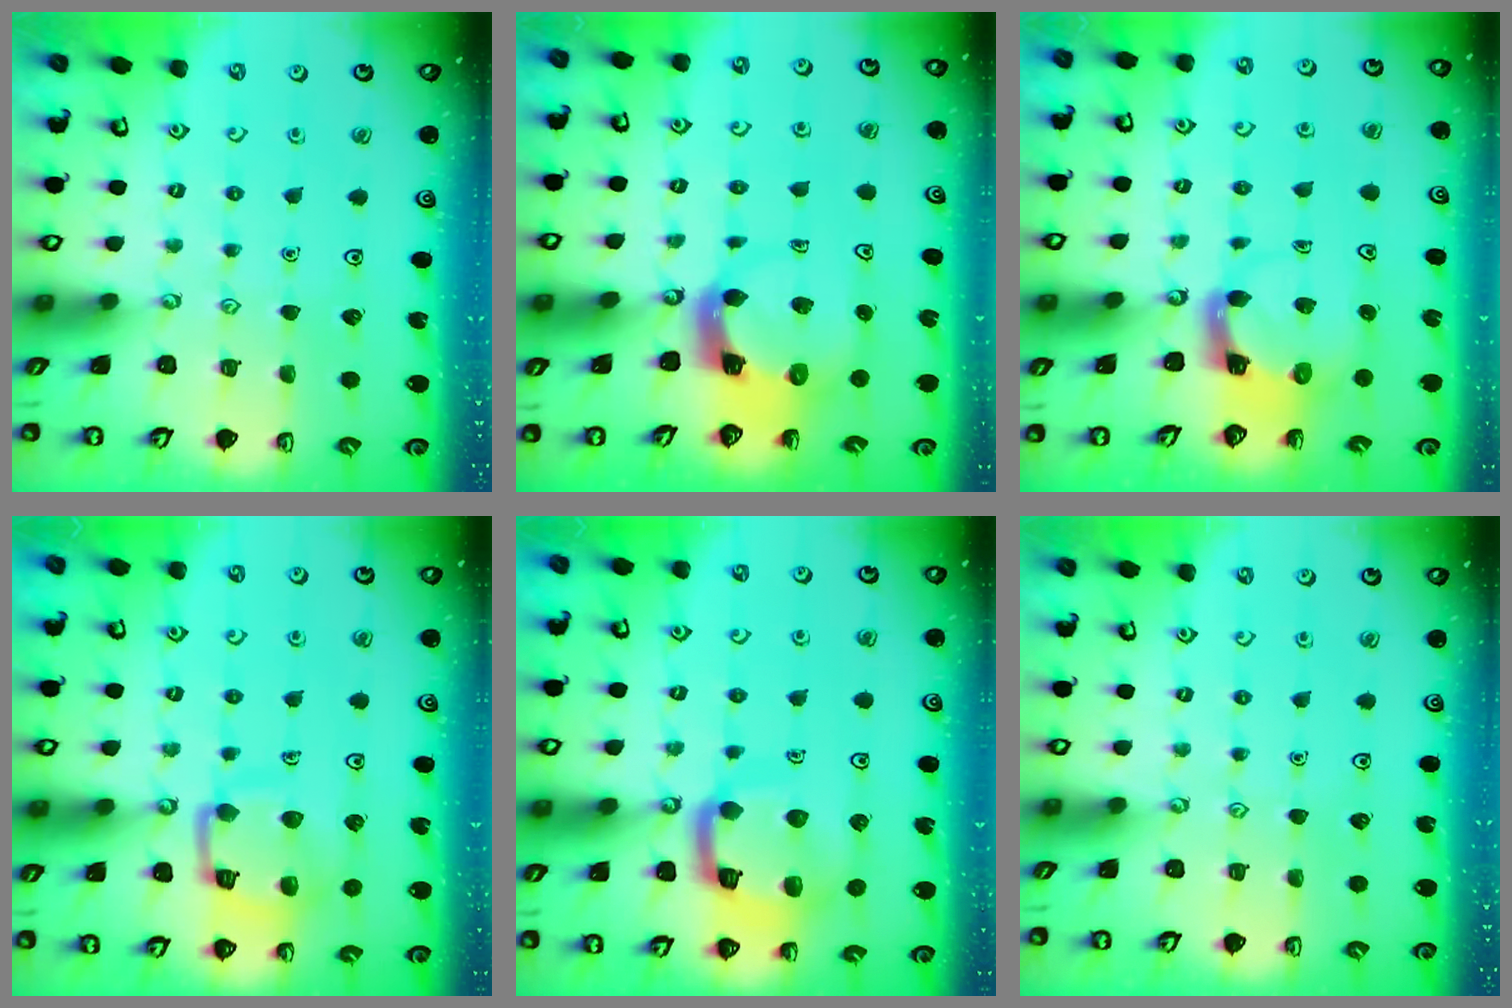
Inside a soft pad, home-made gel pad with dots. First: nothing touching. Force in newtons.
{"total": 4.3, "press": 4.3, "slide": 0.5}
{"total": 3.8, "press": 3.8, "slide": 0.4}
{"total": 12.5, "press": 12.5, "slide": 1.3}
{"total": 13.5, "press": 13.4, "slide": 1.3}
{"total": 0.0}